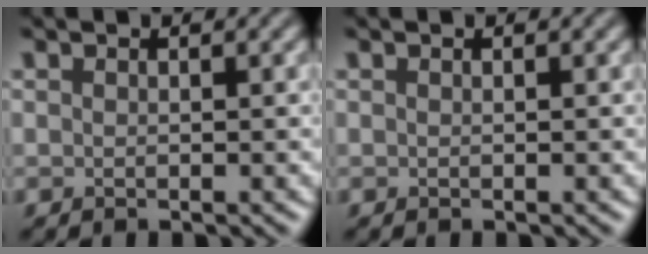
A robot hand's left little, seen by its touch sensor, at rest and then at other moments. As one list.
[{"total": 0.0}]